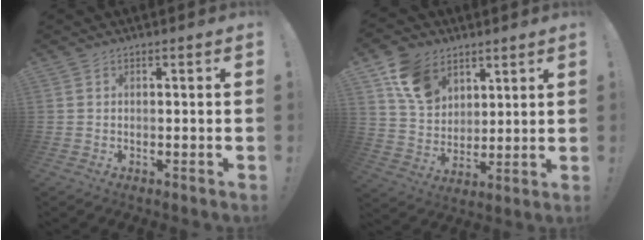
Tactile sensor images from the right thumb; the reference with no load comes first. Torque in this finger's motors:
{"motor_torque": [0.06, 0.12, 0.28, 0.24, 0.04]}